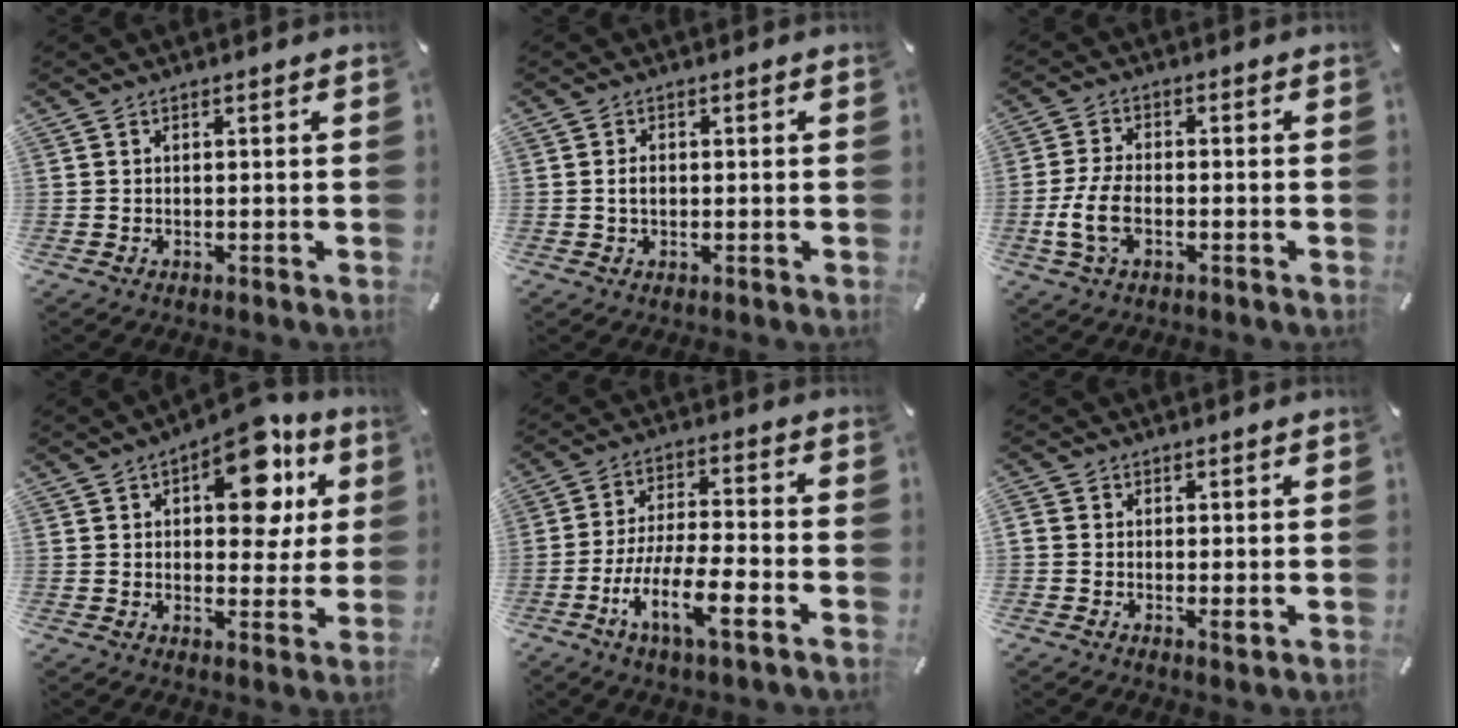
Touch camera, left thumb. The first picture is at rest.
{"total": 2.1, "force": [-0.1, 1.3, 1.6], "torque": [-0.033, 0.002, -0.002]}
{"total": 7.0, "force": [-2.3, 3.9, 5.3], "torque": [-0.117, 0.003, -0.042]}
{"total": 15.2, "force": [6.9, 8.2, 10.9], "torque": [-0.130, -0.033, 0.113]}
{"total": 13.2, "force": [-5.8, 3.7, 11.2], "torque": [-0.222, 0.006, -0.105]}
{"total": 1.5, "force": [-0.2, 0.7, 1.4], "torque": [-0.022, -0.003, -0.001]}